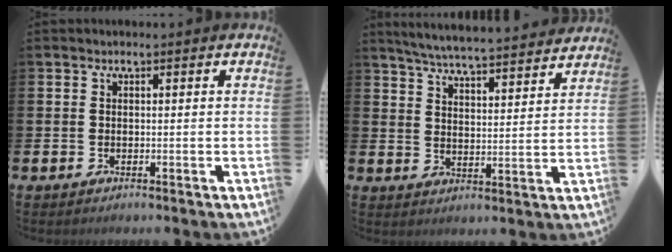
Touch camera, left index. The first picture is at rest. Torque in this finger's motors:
{"motor_torque": [0.94, -1.20, 0.59, 0.05]}